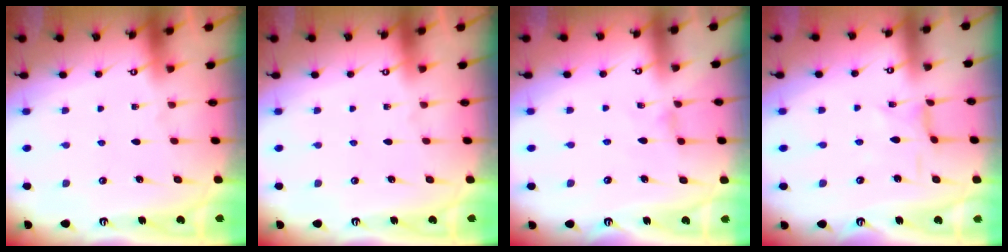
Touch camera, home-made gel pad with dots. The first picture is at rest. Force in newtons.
{"total": 0.0}
{"total": 0.0}
{"total": 0.7, "press": 0.7, "slide": 0.1}